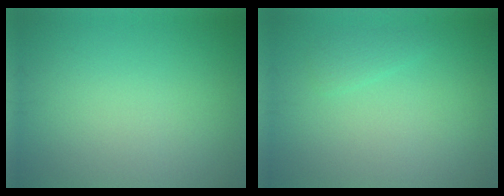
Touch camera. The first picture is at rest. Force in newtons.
{"total": 1.0, "press": 1.0, "slide": 0.1}